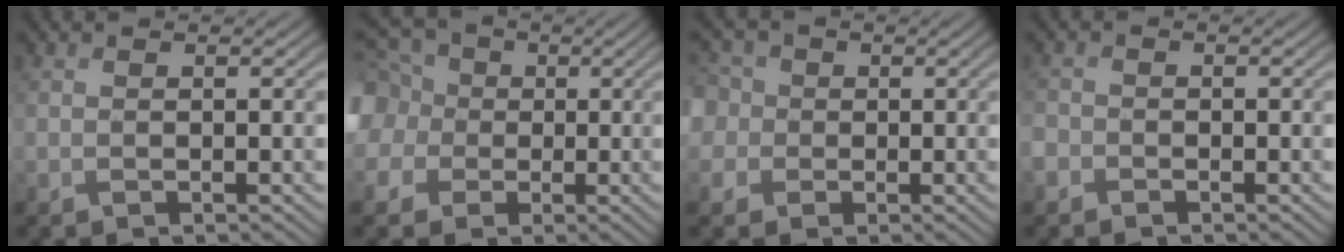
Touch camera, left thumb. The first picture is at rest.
{"total": 12.2, "force": [1.6, 10.7, 5.8], "torque": [-0.205, 0.015, 0.008]}
{"total": 7.6, "force": [1.1, 6.8, 3.3], "torque": [-0.110, 0.022, -0.010]}
{"total": 1.6, "force": [-1.2, 1.1, 0.3], "torque": [-0.009, -0.001, -0.032]}